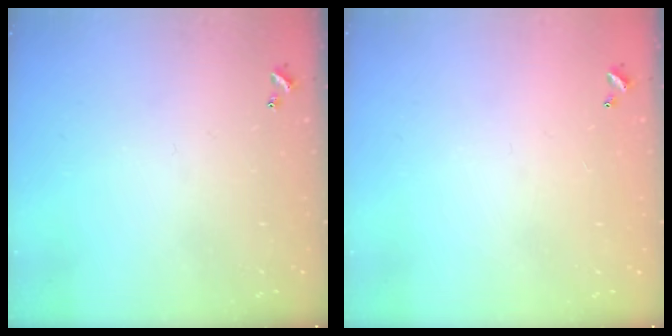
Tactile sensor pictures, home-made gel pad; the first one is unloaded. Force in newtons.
{"total": 2.9, "press": 2.9, "slide": 0.1}